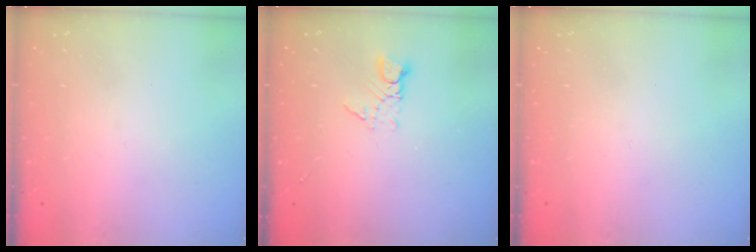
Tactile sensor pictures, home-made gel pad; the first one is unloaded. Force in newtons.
{"total": 3.2, "press": 3.1, "slide": 0.3}
{"total": 0.0}